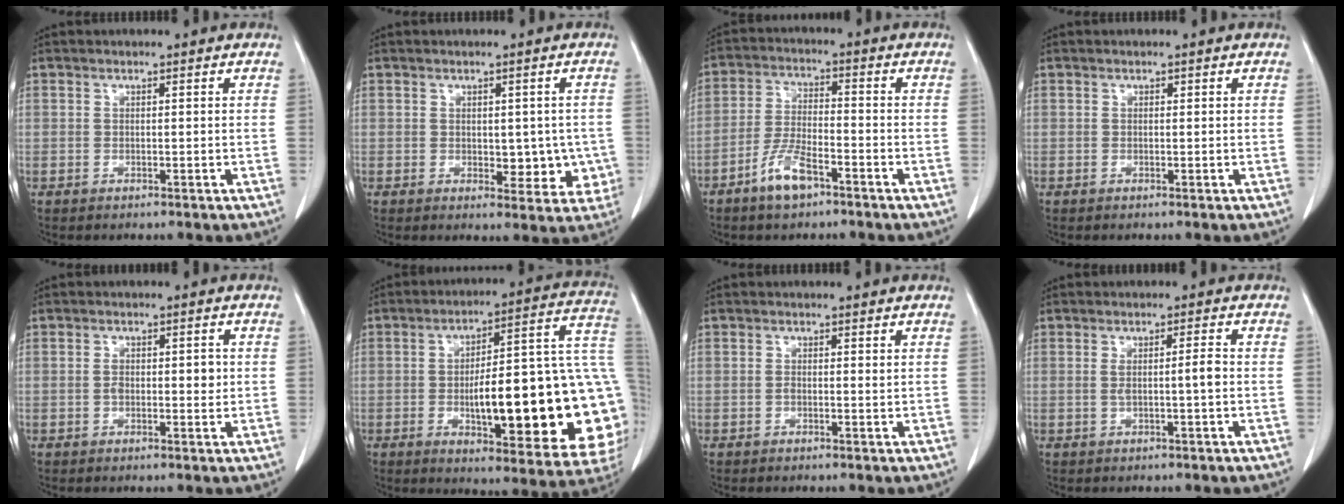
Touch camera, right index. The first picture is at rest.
{"total": 5.9, "force": [-0.4, 3.6, 4.6], "torque": [-0.036, 0.005, 0.004]}
{"total": 6.6, "force": [-4.2, 1.9, 4.7], "torque": [-0.104, -0.002, -0.082]}
{"total": 0.0}
{"total": 3.5, "force": [0.0, 1.8, 3.0], "torque": [-0.051, 0.007, 0.003]}
{"total": 28.3, "force": [-3.8, 5.9, 27.4], "torque": [-0.286, 0.019, -0.048]}
{"total": 0.8, "force": [0.0, 0.3, 0.7], "torque": [-0.013, 0.000, 0.000]}
{"total": 2.7, "force": [-0.2, -0.1, 2.7], "torque": [-0.051, 0.003, -0.001]}